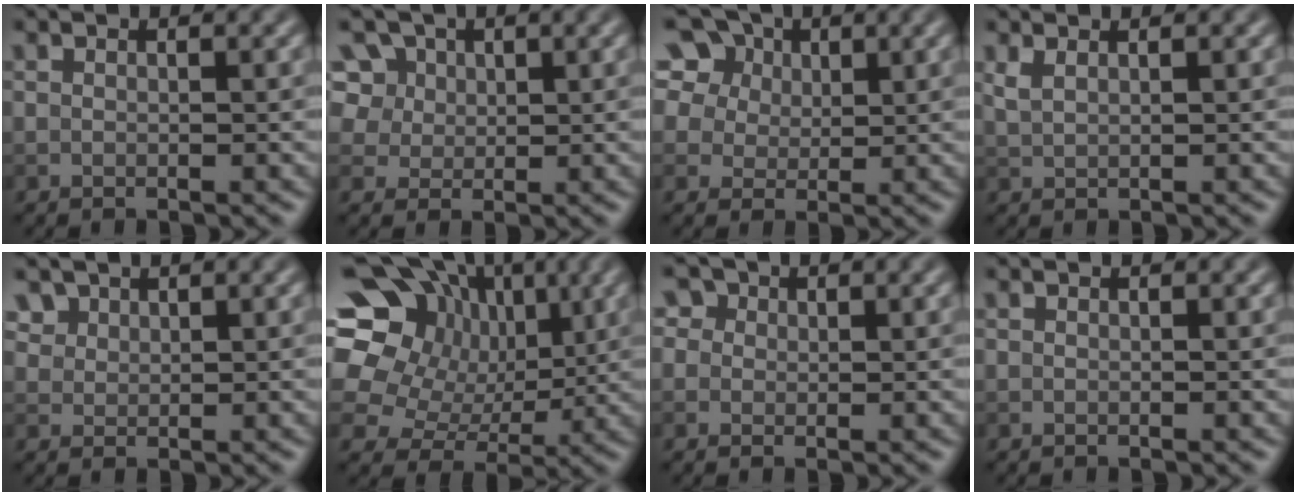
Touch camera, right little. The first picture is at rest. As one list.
[{"total": 9.7, "force": [4.9, 7.3, 4.1], "torque": [-0.099, 0.026, 0.074]}, {"total": 13.6, "force": [7.6, 9.5, 6.0], "torque": [-0.161, 0.040, 0.126]}, {"total": 1.3, "force": [0.9, 0.4, 0.9], "torque": [-0.020, 0.001, 0.020]}, {"total": 3.1, "force": [2.2, 2.0, 1.0], "torque": [-0.036, -0.006, 0.057]}, {"total": 16.2, "force": [5.3, 13.5, 7.2], "torque": [-0.166, 0.041, 0.076]}, {"total": 3.9, "force": [2.1, 3.0, 1.5], "torque": [-0.021, 0.017, 0.012]}, {"total": 0.0}]